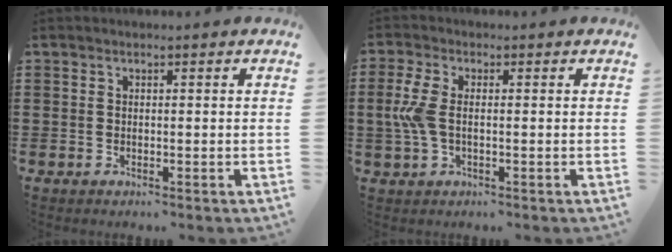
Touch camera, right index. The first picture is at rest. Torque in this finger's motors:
{"motor_torque": [1.09, 0.22, 0.50, 0.17]}